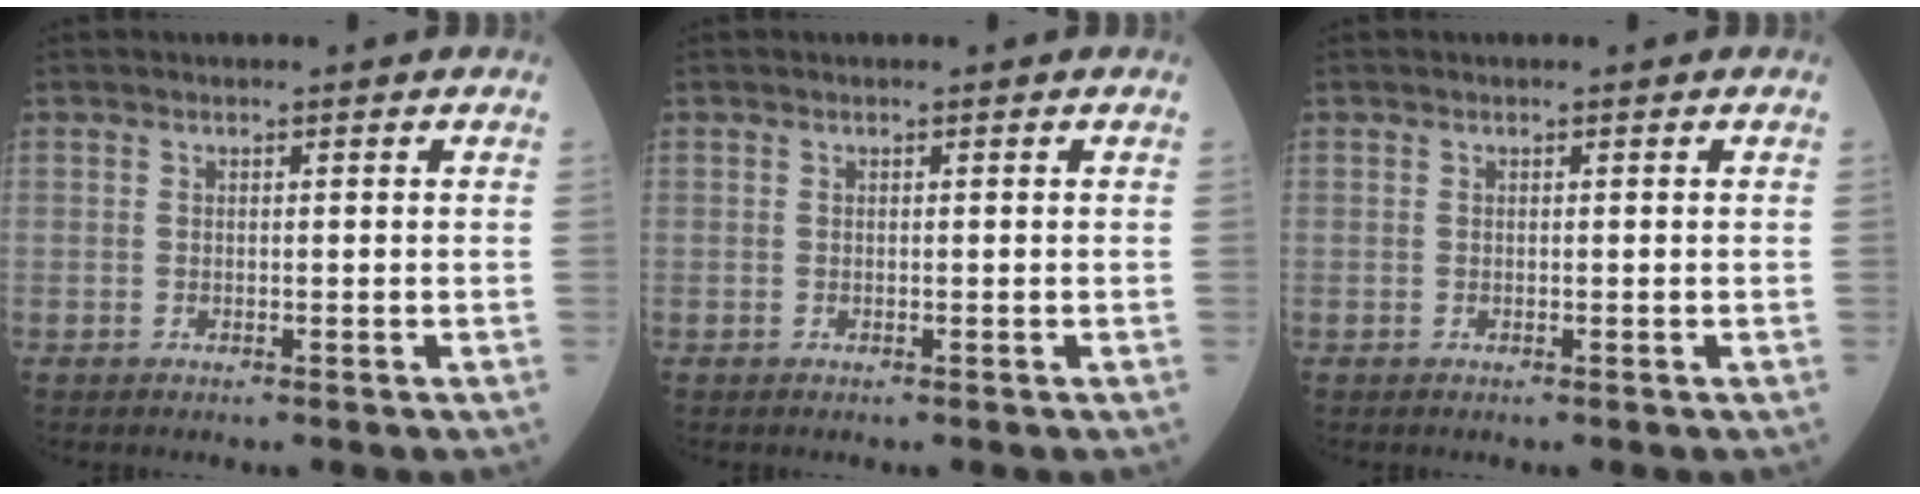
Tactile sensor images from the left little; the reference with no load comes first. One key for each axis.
{"total": 0.0}
{"total": 0.0}